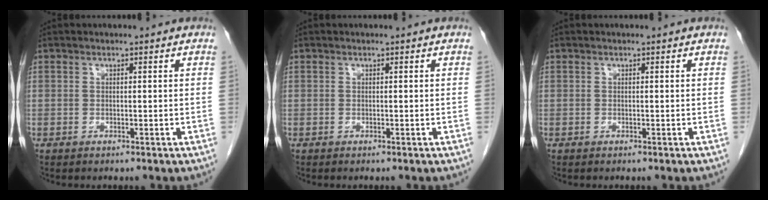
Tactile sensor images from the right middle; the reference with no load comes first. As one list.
[{"total": 0.0}, {"total": 0.0}]